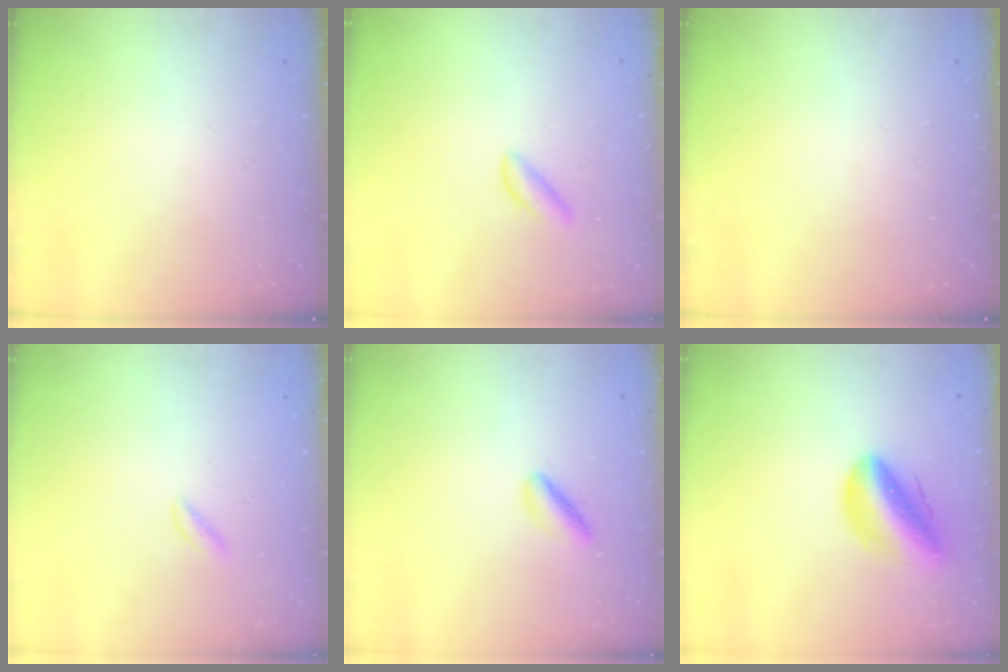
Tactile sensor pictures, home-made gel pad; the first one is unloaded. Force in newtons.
{"total": 2.7, "press": 2.7, "slide": 0.3}
{"total": 0.0}
{"total": 1.7, "press": 1.5, "slide": 0.7}
{"total": 3.7, "press": 3.7, "slide": 0.5}
{"total": 12.6, "press": 12.0, "slide": 3.7}